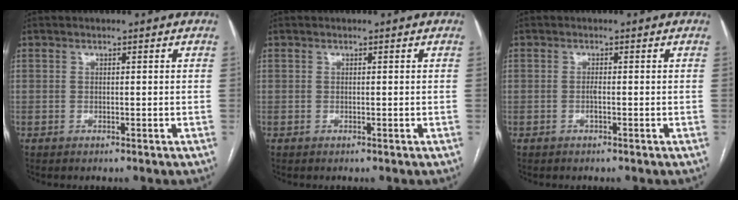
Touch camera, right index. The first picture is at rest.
{"total": 0.0}
{"total": 0.8, "force": [-0.4, 0.0, 0.7], "torque": [-0.014, 0.001, -0.007]}